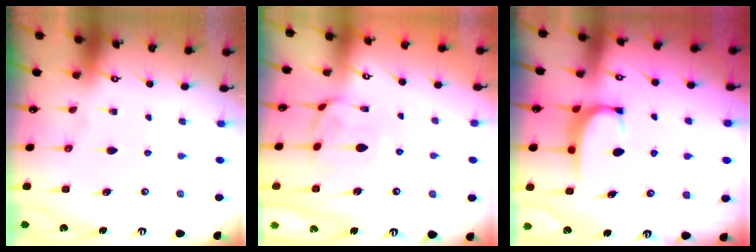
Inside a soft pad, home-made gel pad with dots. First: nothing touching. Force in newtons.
{"total": 2.6, "press": 2.4, "slide": 1.0}
{"total": 1.6, "press": 1.6, "slide": 0.5}